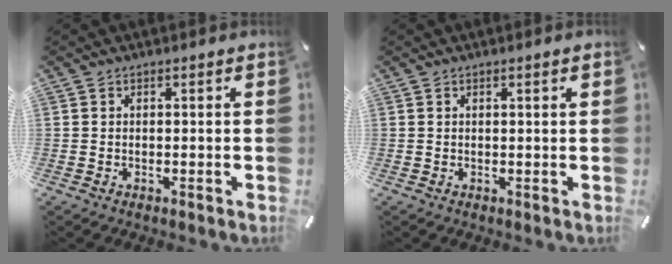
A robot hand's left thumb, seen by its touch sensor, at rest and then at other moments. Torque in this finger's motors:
{"motor_torque": [-0.30, -0.19, -0.08, -0.01, -0.01]}